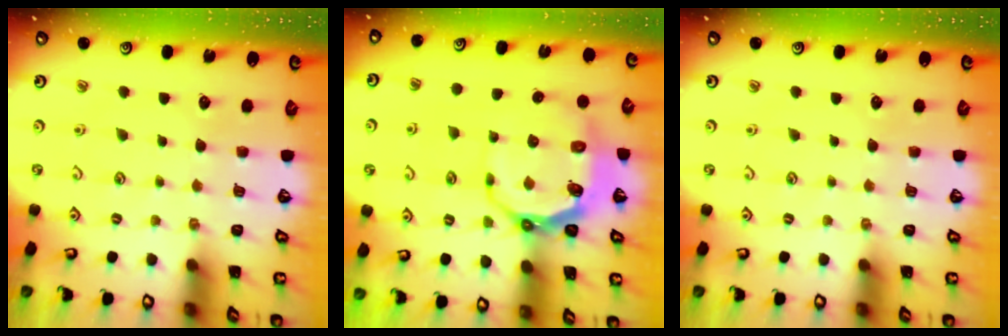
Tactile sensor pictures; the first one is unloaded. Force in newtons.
{"total": 8.7, "press": 7.7, "slide": 4.1}
{"total": 0.0}